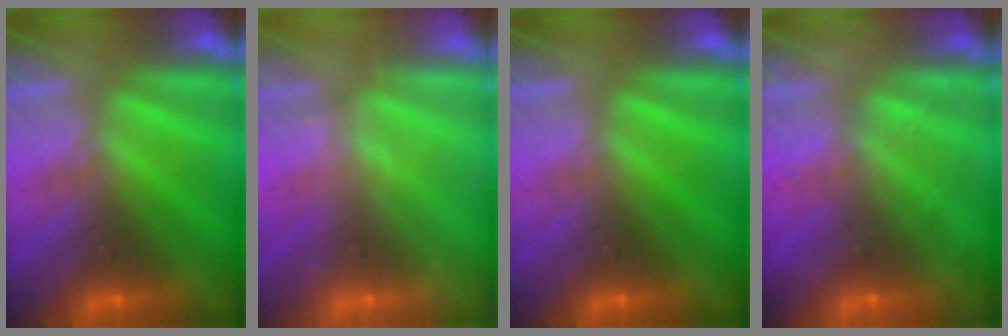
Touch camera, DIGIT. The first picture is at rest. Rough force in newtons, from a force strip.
{"total": 2.2}
{"total": 0.0}
{"total": 2.1}